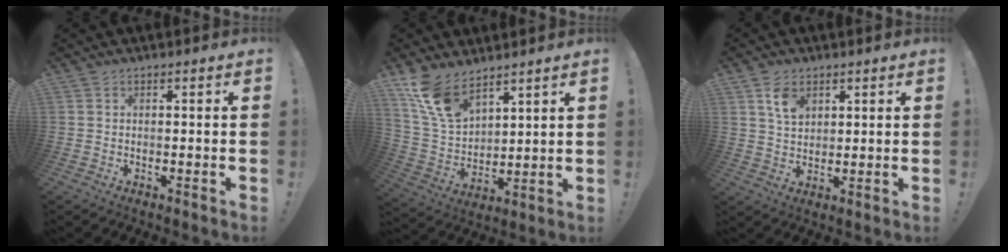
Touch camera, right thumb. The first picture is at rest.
{"total": 13.7, "force": [9.7, 7.0, 6.5], "torque": [-0.142, -0.052, 0.193]}
{"total": 6.7, "force": [3.5, 4.5, 3.4], "torque": [-0.054, -0.009, 0.066]}